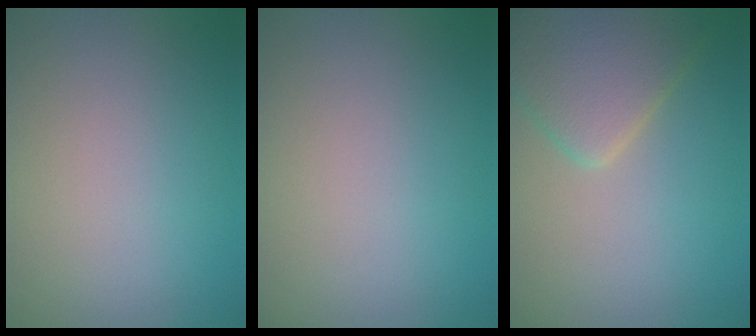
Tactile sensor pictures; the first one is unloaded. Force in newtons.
{"total": 0.0}
{"total": 4.9, "press": 4.9, "slide": 0.3}